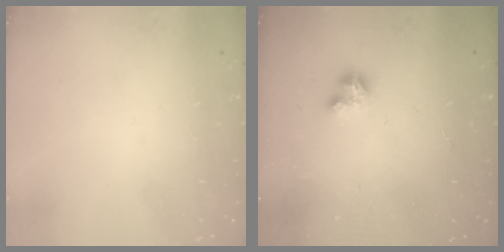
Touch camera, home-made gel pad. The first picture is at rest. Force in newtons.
{"total": 2.9, "press": 2.9, "slide": 0.2}